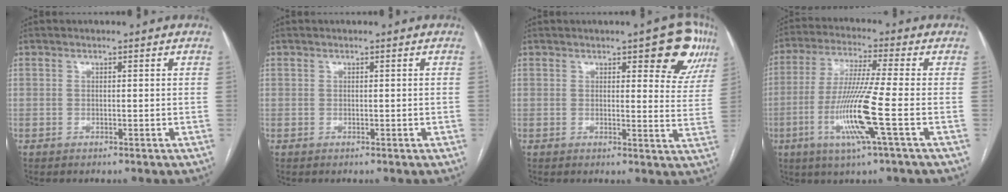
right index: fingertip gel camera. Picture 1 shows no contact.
{"total": 0.0}
{"total": 9.3, "force": [5.3, 2.8, 7.1], "torque": [-0.069, -0.005, 0.051]}
{"total": 11.7, "force": [-3.6, -1.3, 11.1], "torque": [-0.225, -0.019, -0.075]}